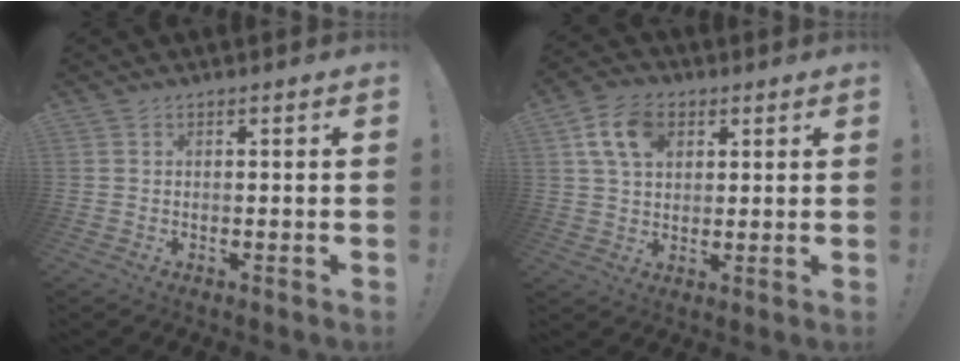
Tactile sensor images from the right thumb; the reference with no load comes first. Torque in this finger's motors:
{"motor_torque": [1.20, 1.38, 0.04, 0.17, 0.28]}